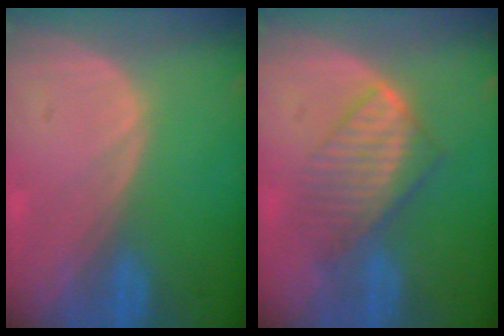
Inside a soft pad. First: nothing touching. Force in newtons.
{"total": 6.6, "press": 6.3, "slide": 1.9}